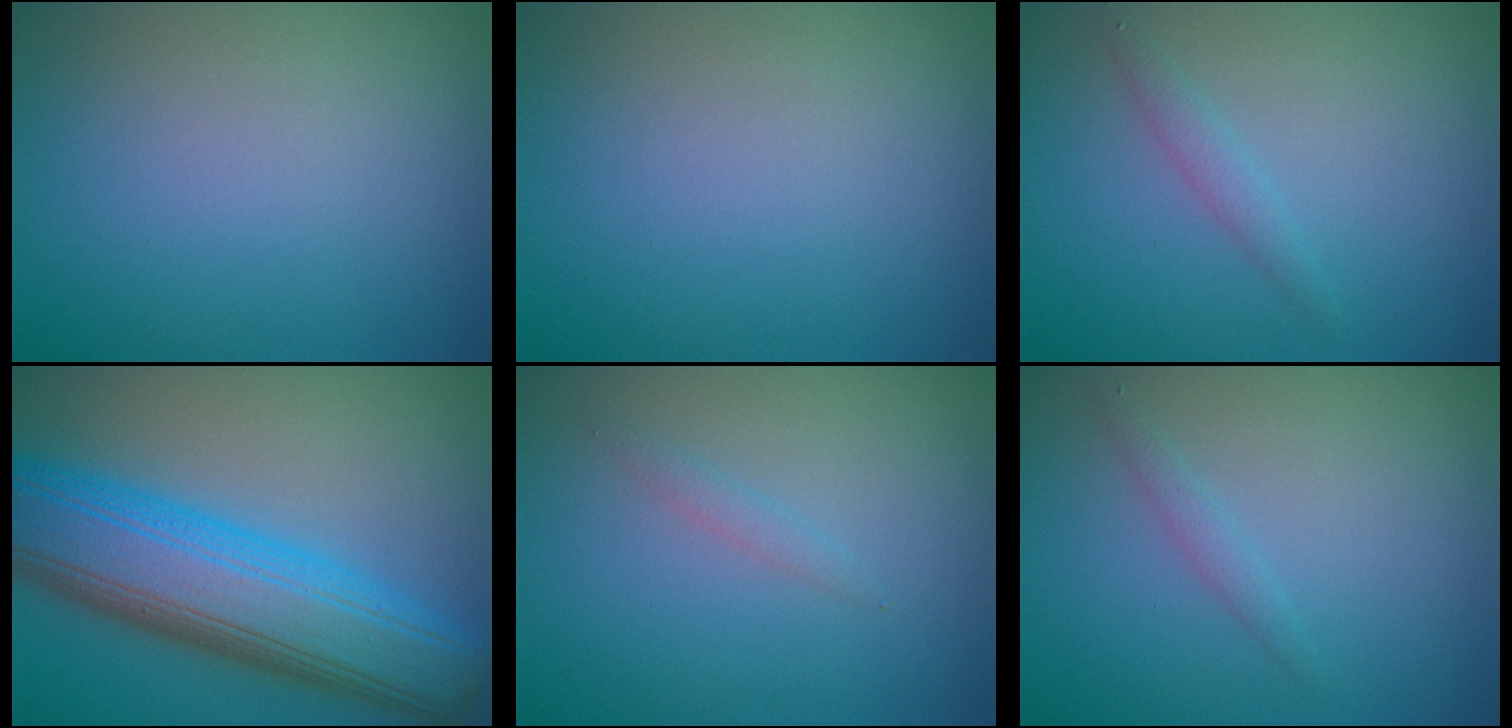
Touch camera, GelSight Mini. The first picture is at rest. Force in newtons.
{"total": 0.0}
{"total": 1.5, "press": 1.5, "slide": 0.1}
{"total": 12.0, "press": 12.0, "slide": 0.2}
{"total": 0.7, "press": 0.7, "slide": 0.1}
{"total": 0.9, "press": 0.9, "slide": 0.1}